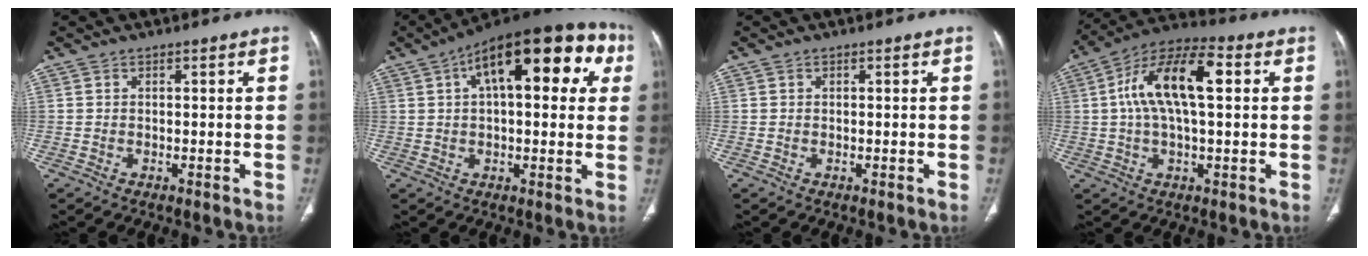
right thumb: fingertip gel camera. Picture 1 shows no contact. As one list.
[{"total": 22.4, "force": [7.6, 9.7, 18.7], "torque": [-0.247, 0.035, 0.106]}, {"total": 0.0}, {"total": 15.2, "force": [2.9, 6.4, 13.4], "torque": [-0.245, 0.033, 0.046]}]